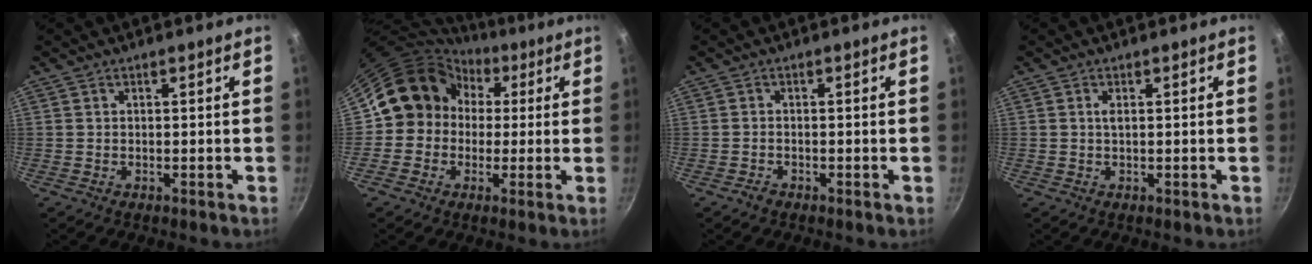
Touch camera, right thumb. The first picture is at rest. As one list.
[{"total": 12.2, "force": [1.9, 11.2, 4.3], "torque": [-0.027, 0.031, 0.013]}, {"total": 1.0, "force": [-0.8, 0.4, 0.4], "torque": [-0.014, 0.006, -0.018]}, {"total": 1.0, "force": [0.2, 0.3, 0.9], "torque": [-0.018, 0.000, 0.004]}]